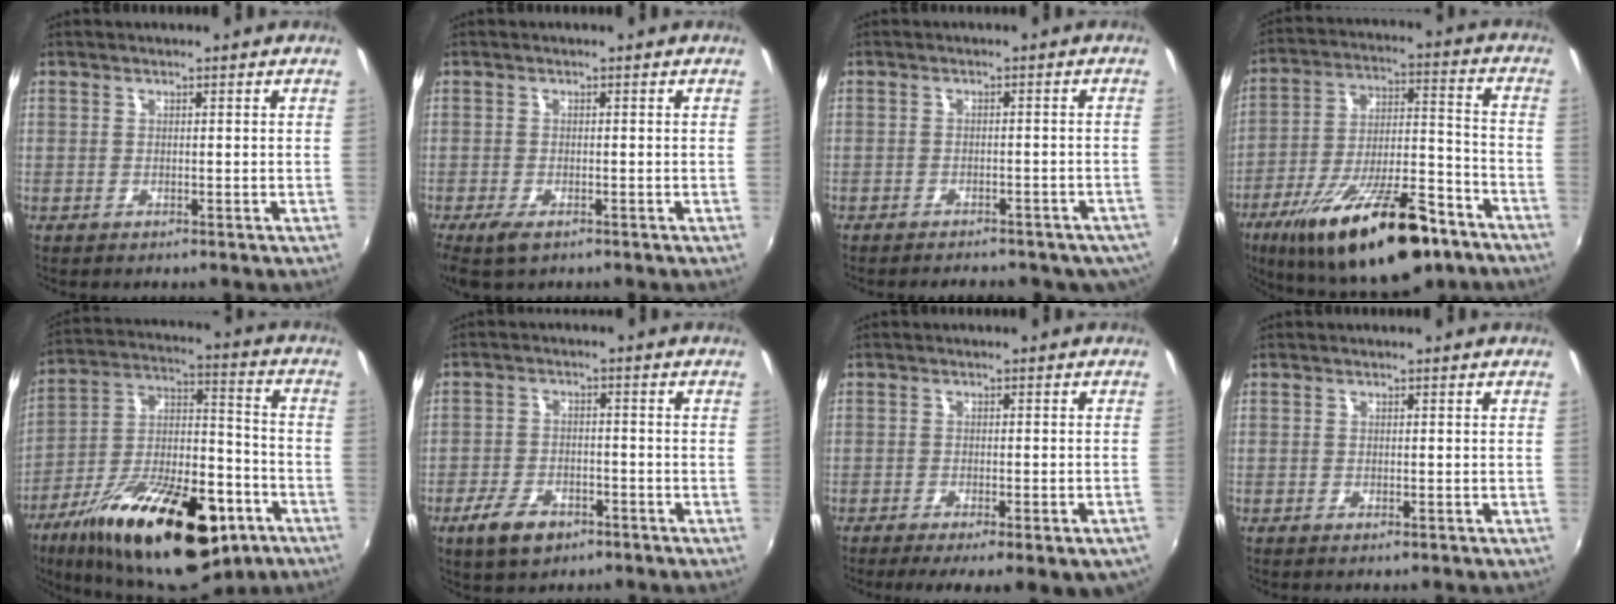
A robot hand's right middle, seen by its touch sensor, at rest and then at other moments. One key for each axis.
{"total": 3.7, "fx": -2.3, "fy": 1.5, "fz": 2.5, "tx": -0.059, "ty": -0.013, "tz": -0.042}
{"total": 11.2, "fx": -9.0, "fy": 4.7, "fz": 4.8, "tx": -0.091, "ty": -0.003, "tz": -0.100}
{"total": 25.6, "fx": -16.5, "fy": 8.5, "fz": 17.6, "tx": -0.303, "ty": -0.024, "tz": -0.249}
{"total": 29.3, "fx": -15.7, "fy": 12.6, "fz": 21.4, "tx": -0.356, "ty": -0.011, "tz": -0.237}
{"total": 7.8, "fx": -4.8, "fy": 4.1, "fz": 4.5, "tx": -0.116, "ty": -0.006, "tz": -0.080}
{"total": 10.9, "fx": -7.2, "fy": 2.5, "fz": 7.7, "tx": -0.128, "ty": -0.039, "tz": -0.093}
{"total": 0.5, "fx": -0.3, "fy": 0.2, "fz": 0.4, "tx": -0.005, "ty": 0.000, "tz": -0.005}